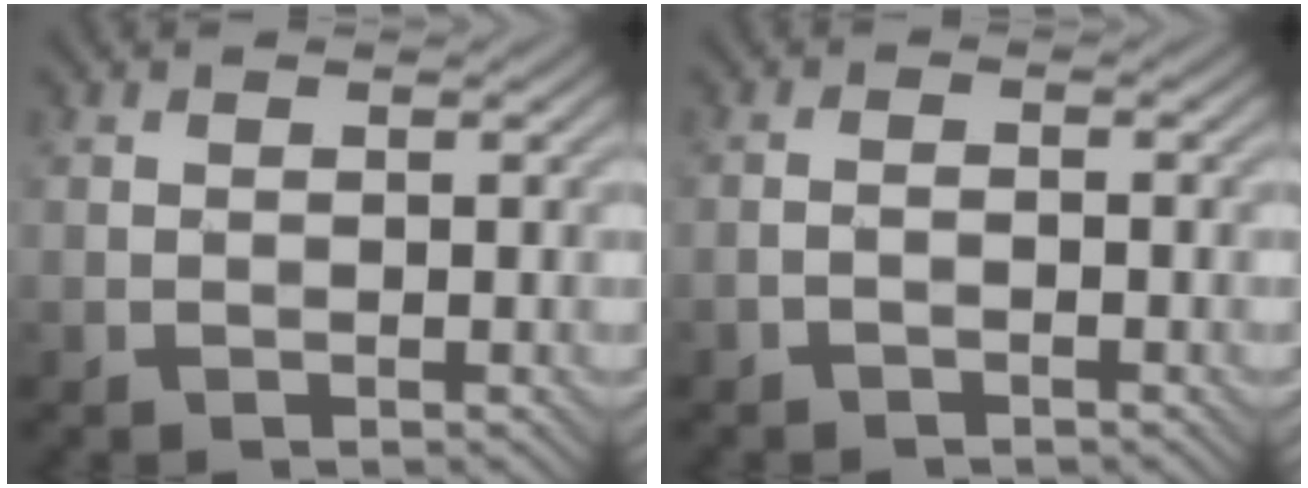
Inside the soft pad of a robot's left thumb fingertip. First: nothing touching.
{"total": 1.1, "force": [-0.8, 0.1, 0.6], "torque": [-0.012, 0.002, -0.018]}